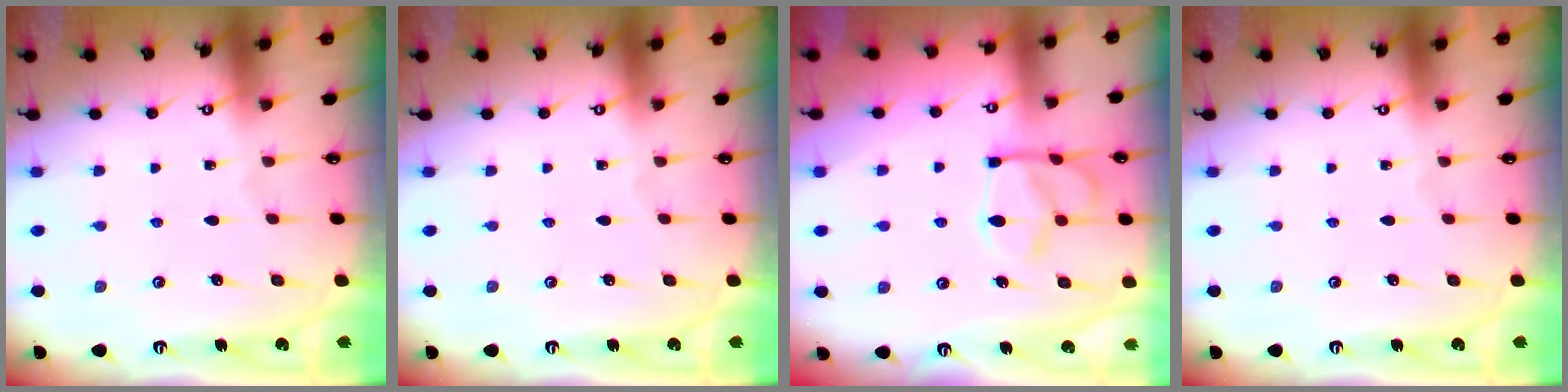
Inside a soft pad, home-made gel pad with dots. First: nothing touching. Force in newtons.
{"total": 0.0}
{"total": 6.2, "press": 5.9, "slide": 1.7}
{"total": 0.0}